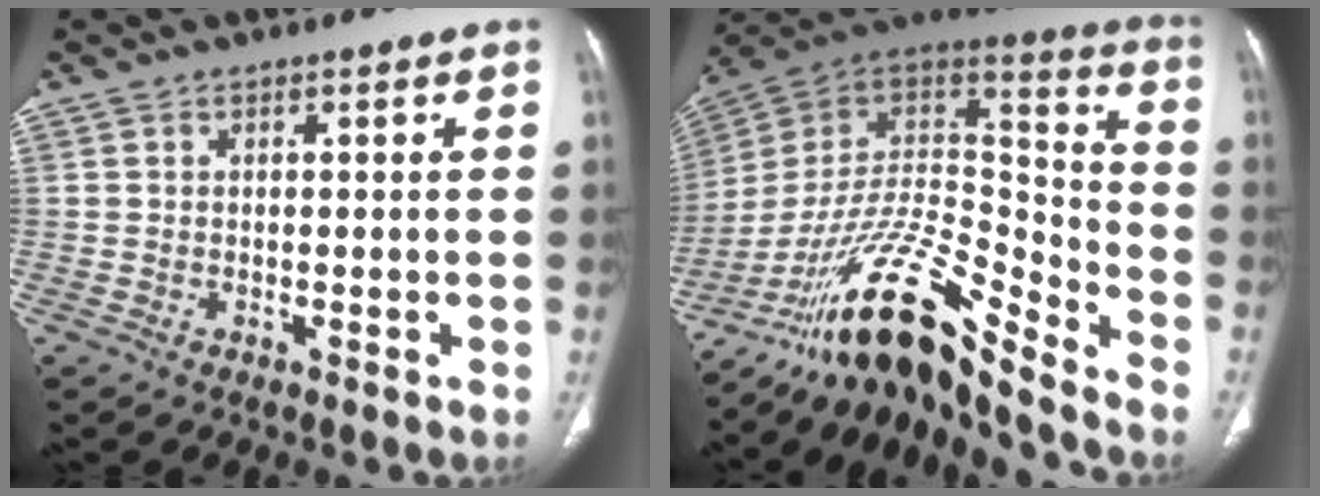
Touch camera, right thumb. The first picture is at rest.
{"total": 19.5, "force": [-15.6, 3.9, 10.9], "torque": [-0.170, 0.113, -0.276]}